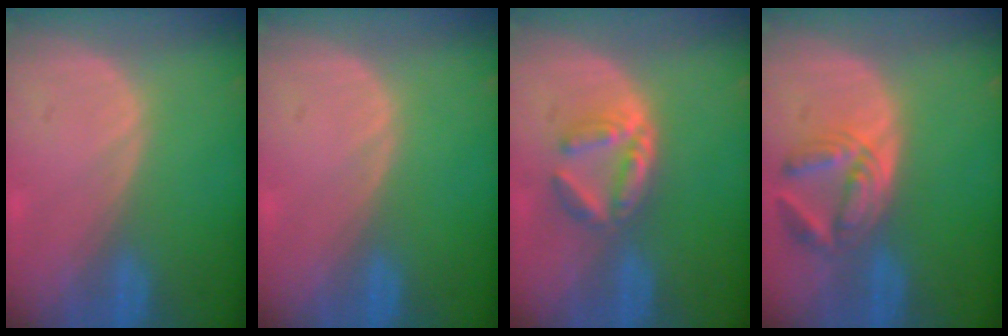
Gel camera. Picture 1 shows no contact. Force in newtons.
{"total": 0.0}
{"total": 5.1, "press": 4.9, "slide": 1.3}
{"total": 5.7, "press": 5.7, "slide": 0.6}